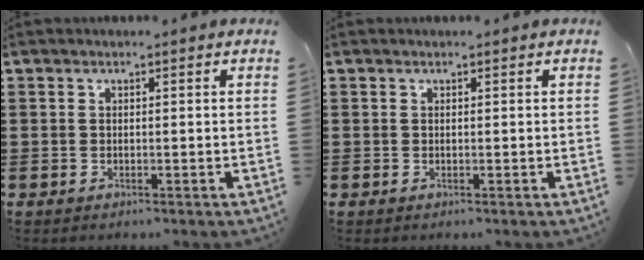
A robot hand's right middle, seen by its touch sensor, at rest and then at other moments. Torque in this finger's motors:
{"motor_torque": [0.22, -0.30, 0.03, -0.01]}